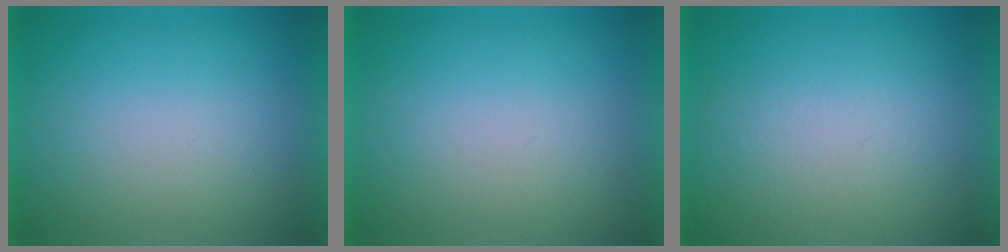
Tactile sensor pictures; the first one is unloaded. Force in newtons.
{"total": 1.0}
{"total": 4.2}